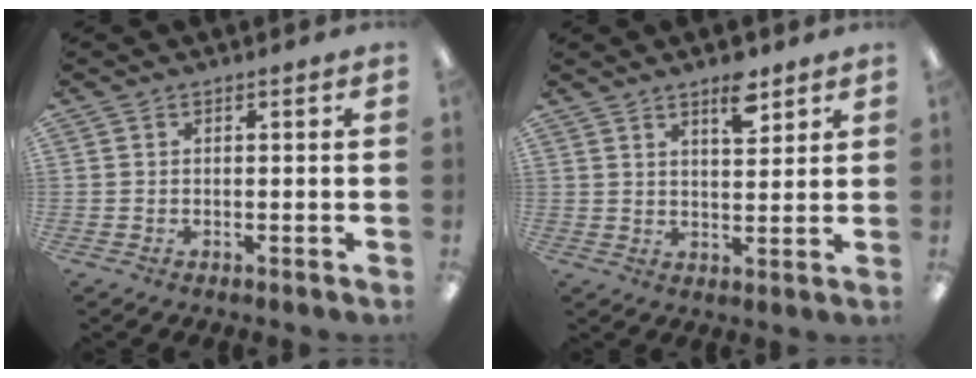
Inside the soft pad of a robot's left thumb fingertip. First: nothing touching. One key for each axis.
{"total": 7.1, "fx": 4.9, "fy": 2.8, "fz": 4.4, "tx": -0.049, "ty": -0.031, "tz": 0.079}